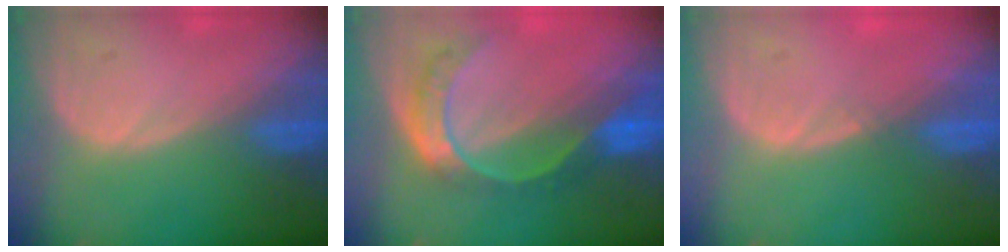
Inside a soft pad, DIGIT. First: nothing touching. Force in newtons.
{"total": 7.9, "press": 6.5, "slide": 4.4}
{"total": 0.6, "press": 0.5, "slide": 0.4}